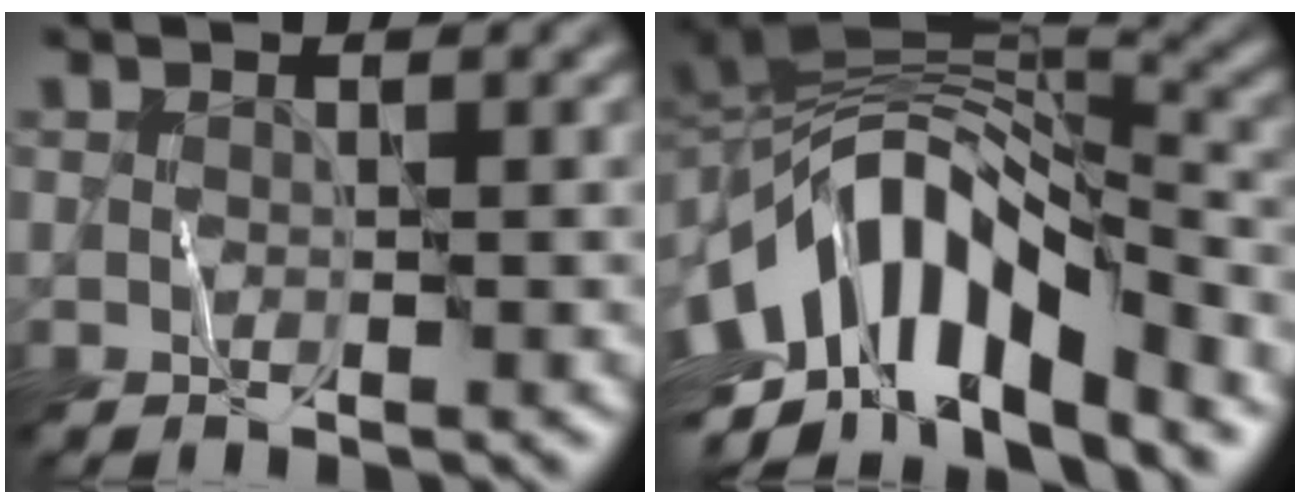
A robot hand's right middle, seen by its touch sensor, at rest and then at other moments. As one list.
[{"total": 13.5, "force": [-4.3, 6.7, 10.9], "torque": [-0.191, 0.014, -0.082]}]